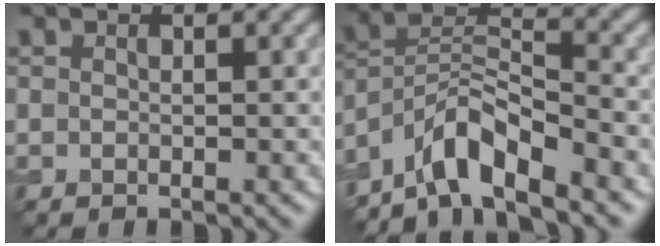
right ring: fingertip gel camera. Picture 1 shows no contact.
{"total": 6.9, "force": [-5.4, 1.8, 4.0], "torque": [-0.063, 0.008, -0.105]}